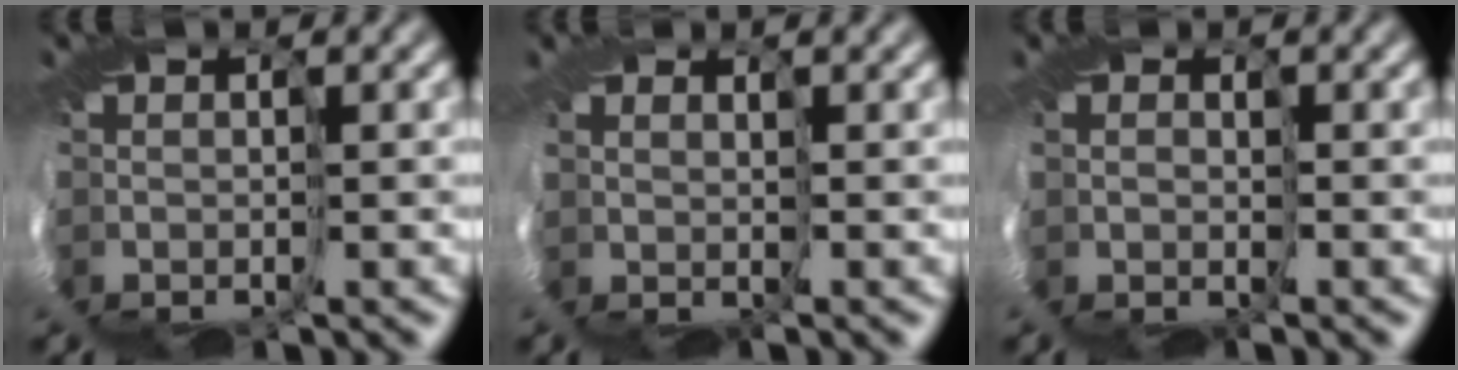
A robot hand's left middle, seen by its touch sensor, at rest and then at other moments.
{"total": 1.2, "force": [1.0, 0.1, -0.6], "torque": [-0.005, 0.001, 0.013]}
{"total": 1.6, "force": [0.6, 1.5, 0.4], "torque": [-0.025, -0.001, 0.013]}